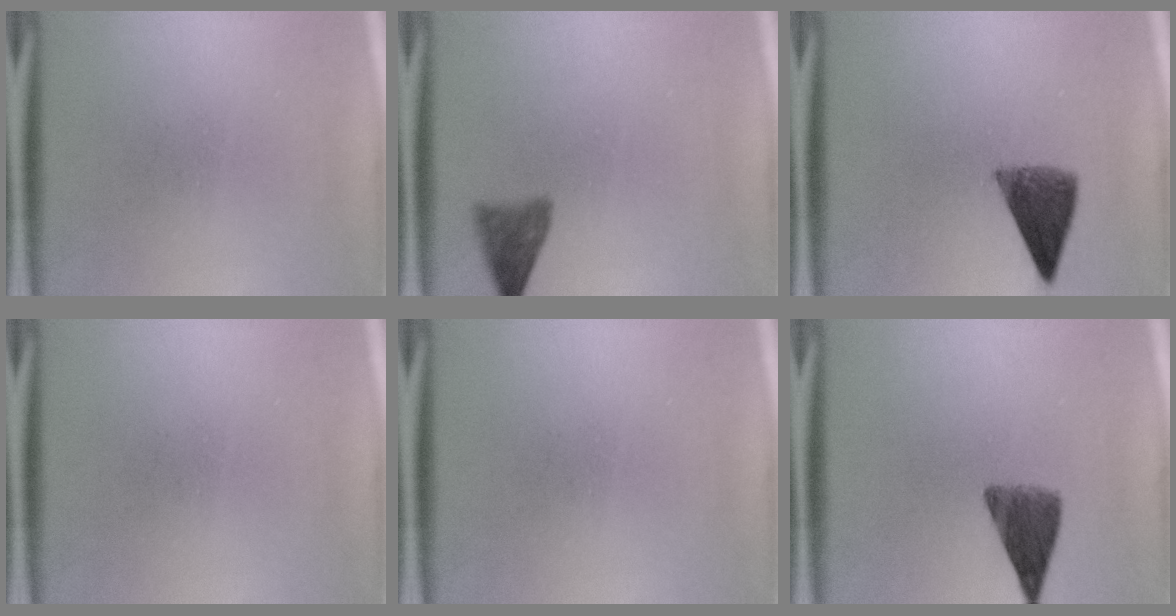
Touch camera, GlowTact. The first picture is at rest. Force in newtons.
{"total": 3.3}
{"total": 6.8}
{"total": 0.0}
{"total": 0.0}
{"total": 6.4}